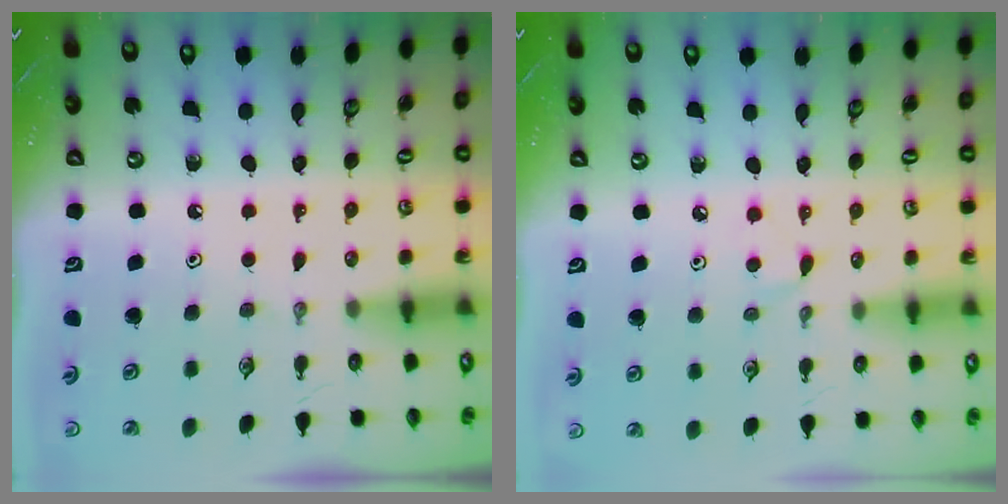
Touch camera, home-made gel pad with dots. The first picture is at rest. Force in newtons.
{"total": 4.5, "press": 4.5, "slide": 0.5}